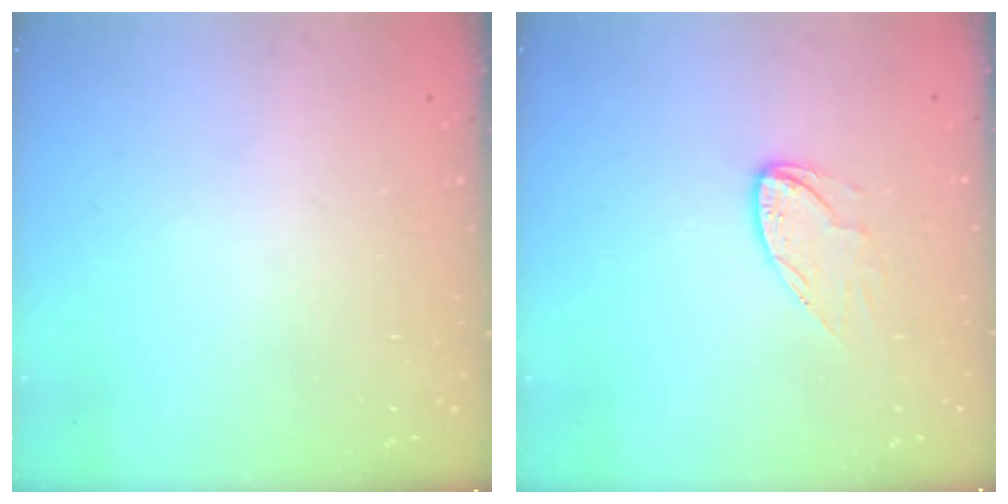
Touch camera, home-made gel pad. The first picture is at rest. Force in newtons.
{"total": 7.0, "press": 7.0, "slide": 0.3}